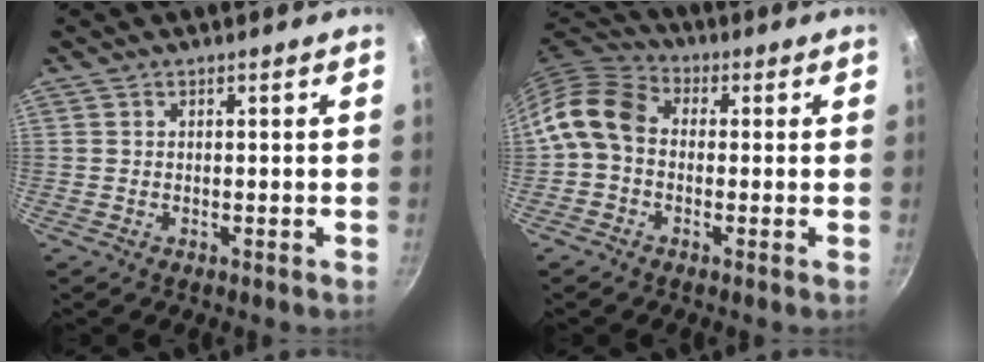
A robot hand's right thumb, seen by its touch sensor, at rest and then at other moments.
{"total": 9.4, "force": [-0.4, 7.2, 6.0], "torque": [-0.102, 0.031, -0.030]}